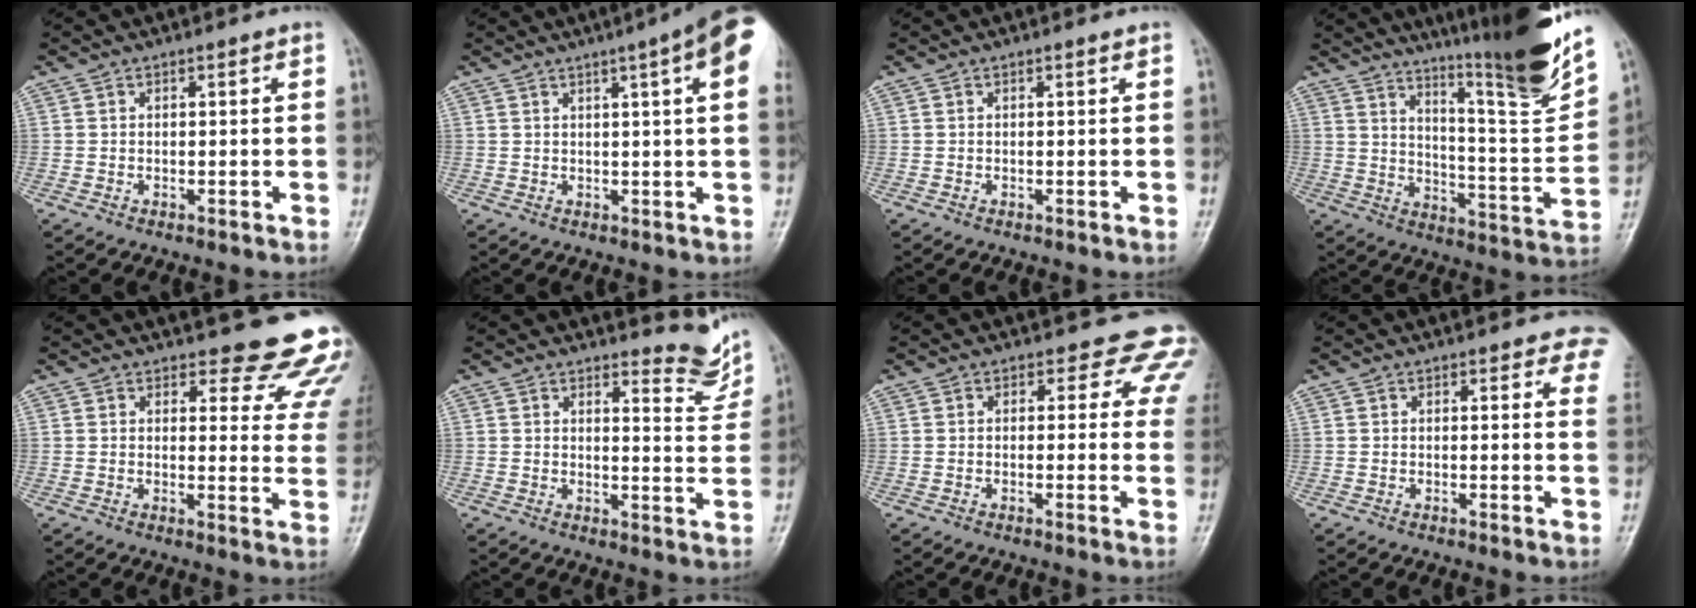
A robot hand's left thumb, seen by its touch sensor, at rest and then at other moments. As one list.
[{"total": 12.0, "force": [5.5, 1.2, 10.5], "torque": [-0.127, 0.004, 0.058]}, {"total": 0.0}, {"total": 21.0, "force": [15.5, 1.5, 14.1], "torque": [-0.185, -0.100, 0.234]}, {"total": 14.6, "force": [13.3, 4.7, 3.9], "torque": [0.012, -0.106, 0.127]}, {"total": 5.9, "force": [5.6, 1.4, 1.0], "torque": [0.007, -0.063, 0.065]}, {"total": 7.1, "force": [4.4, 4.6, 3.2], "torque": [0.009, -0.011, 0.023]}, {"total": 5.2, "force": [4.1, 2.2, 2.4], "torque": [0.006, -0.015, 0.020]}]